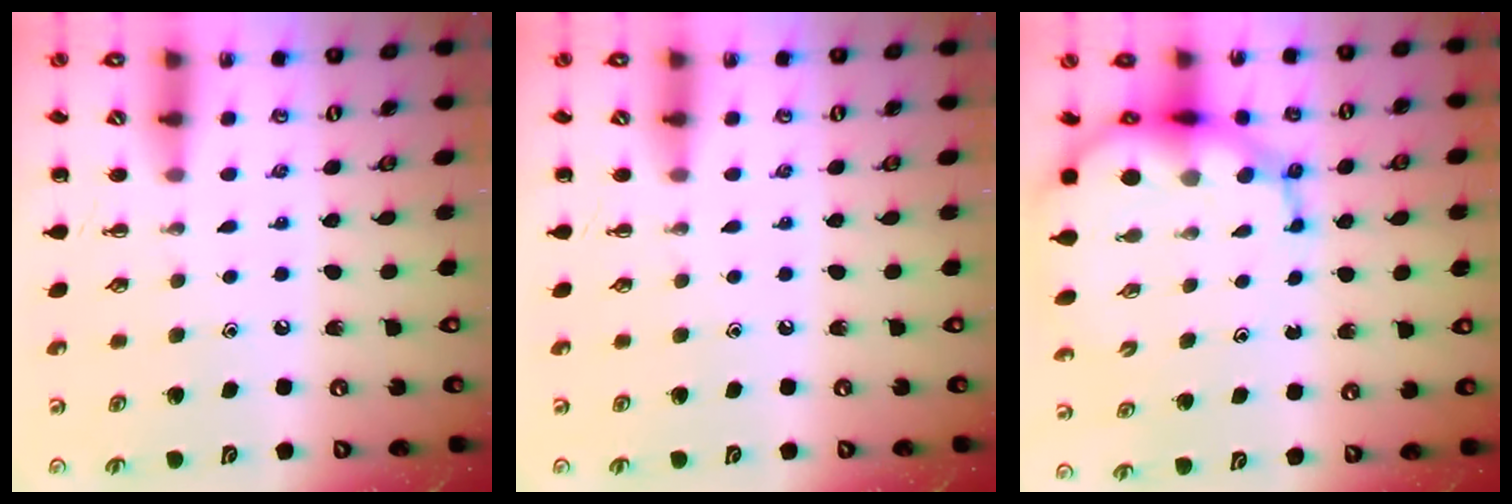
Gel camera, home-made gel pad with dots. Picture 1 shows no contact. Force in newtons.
{"total": 0.0}
{"total": 12.4, "press": 12.0, "slide": 3.2}